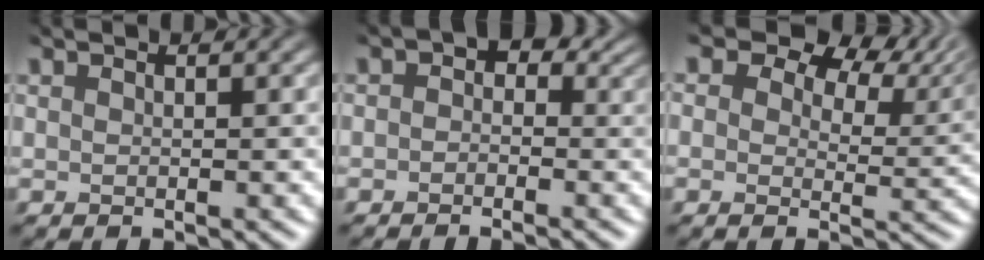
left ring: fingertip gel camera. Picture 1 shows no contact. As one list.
[{"total": 4.4, "force": [0.7, 3.4, 2.7], "torque": [-0.018, 0.005, -0.007]}, {"total": 6.2, "force": [4.0, 3.8, 2.8], "torque": [-0.045, -0.011, 0.058]}]